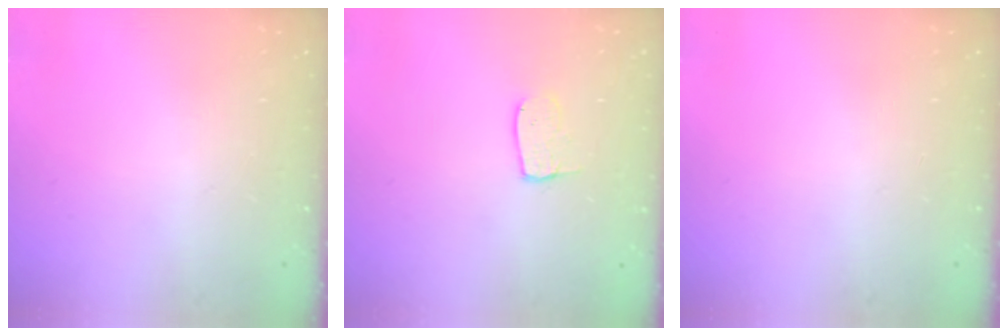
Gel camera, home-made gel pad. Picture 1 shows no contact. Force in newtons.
{"total": 4.2, "press": 4.2, "slide": 0.4}
{"total": 0.0}